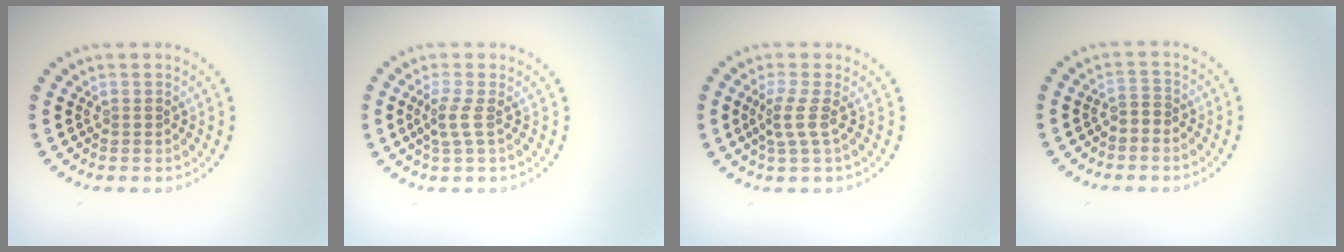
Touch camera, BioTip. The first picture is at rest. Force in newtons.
{"total": 1.8, "press": 1.4, "slide": 1.2}
{"total": 2.0, "press": 1.5, "slide": 1.4}
{"total": 1.3, "press": 1.0, "slide": 0.9}